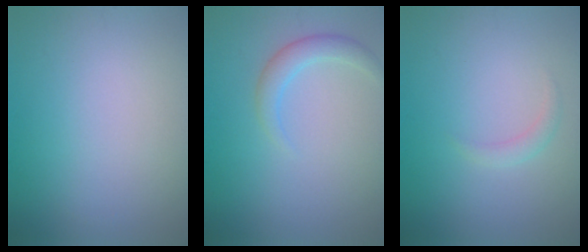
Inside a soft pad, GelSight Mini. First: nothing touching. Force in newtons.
{"total": 2.0, "press": 2.0, "slide": 0.2}
{"total": 1.0, "press": 1.0, "slide": 0.0}